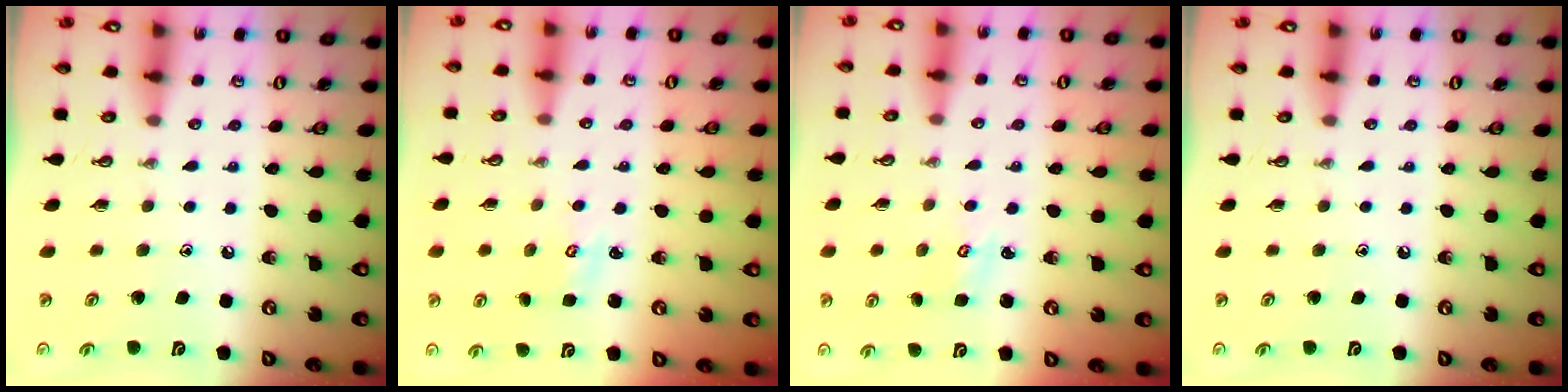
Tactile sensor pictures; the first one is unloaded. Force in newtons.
{"total": 2.2, "press": 2.2, "slide": 0.3}
{"total": 1.8, "press": 1.8, "slide": 0.2}
{"total": 0.0}